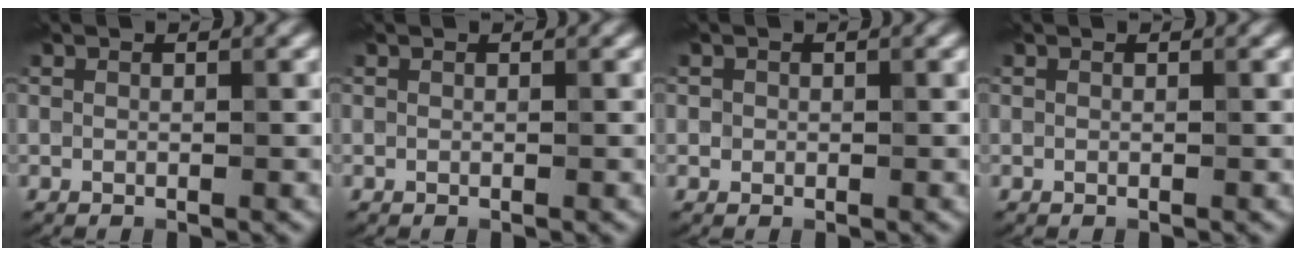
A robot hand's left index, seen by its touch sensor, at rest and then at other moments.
{"total": 0.0}
{"total": 0.6, "force": [0.1, 0.6, 0.1], "torque": [0.006, -0.002, -0.001]}
{"total": 0.0}